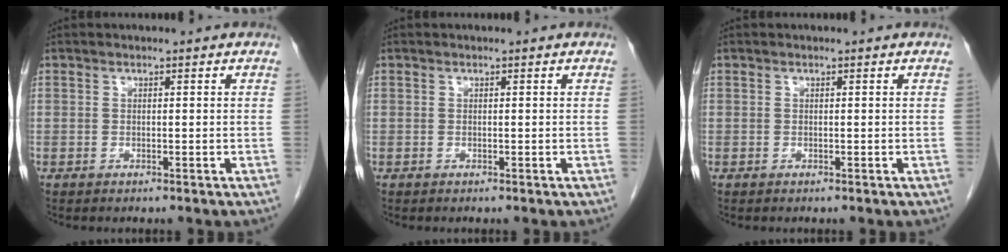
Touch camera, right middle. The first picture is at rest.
{"total": 0.0}
{"total": 0.0}